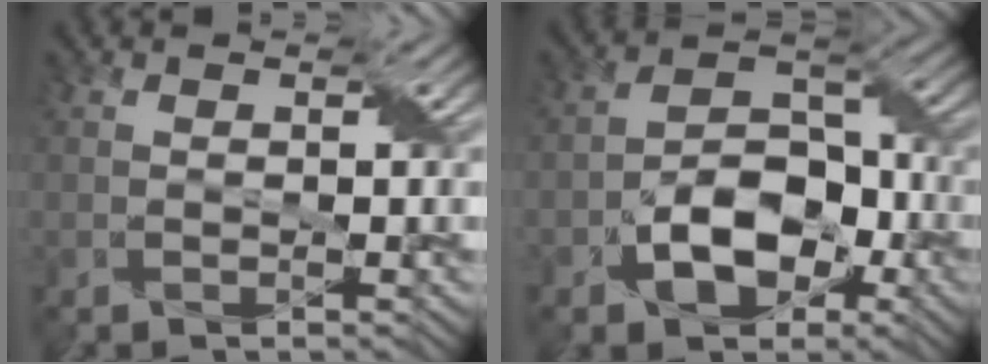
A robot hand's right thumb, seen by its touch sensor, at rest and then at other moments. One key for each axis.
{"total": 7.9, "fx": -3.8, "fy": 5.0, "fz": 4.8, "tx": -0.076, "ty": 0.002, "tz": -0.072}